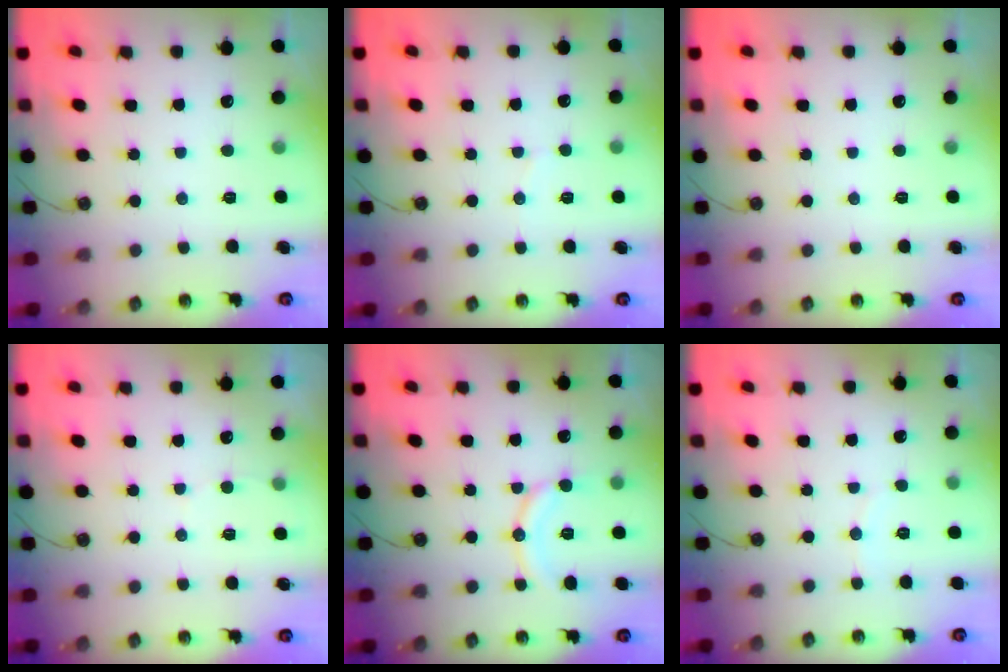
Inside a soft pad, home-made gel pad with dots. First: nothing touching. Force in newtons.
{"total": 3.0, "press": 3.0, "slide": 0.3}
{"total": 0.0}
{"total": 2.3, "press": 2.3, "slide": 0.3}
{"total": 10.9, "press": 10.8, "slide": 0.7}
{"total": 2.6, "press": 2.6, "slide": 0.3}